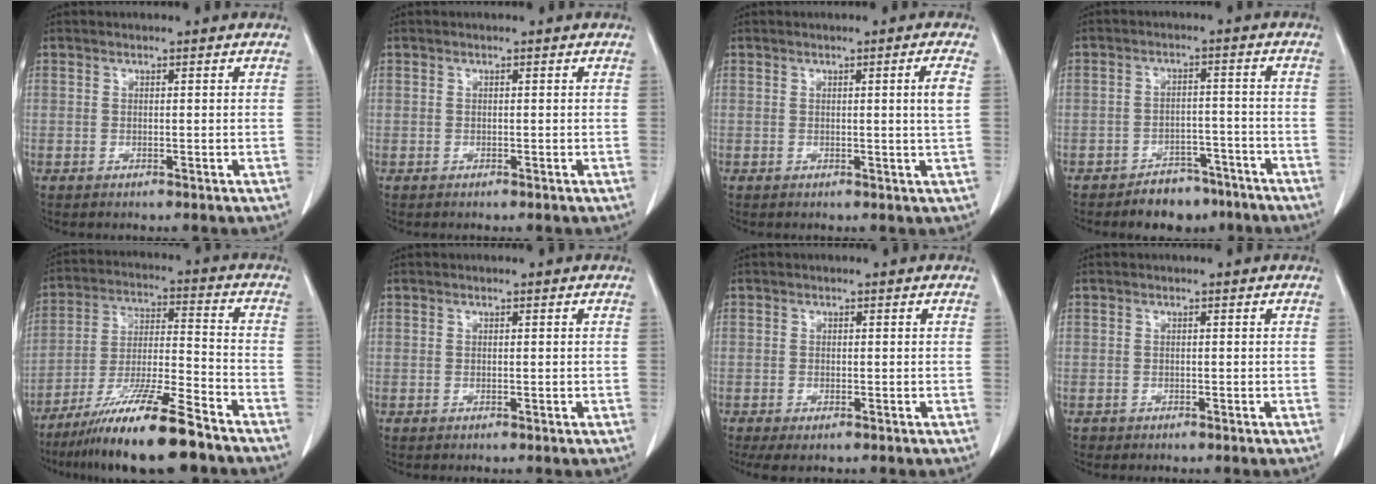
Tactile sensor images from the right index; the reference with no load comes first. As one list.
[{"total": 0.0}, {"total": 2.4, "force": [0.4, -0.8, 2.3], "torque": [-0.035, -0.005, 0.008]}, {"total": 6.5, "force": [-5.1, 3.6, 1.7], "torque": [-0.010, 0.012, -0.075]}, {"total": 15.8, "force": [-11.6, 0.8, 10.7], "torque": [-0.211, -0.031, -0.209]}, {"total": 0.0}, {"total": 2.6, "force": [-1.7, 0.8, 1.8], "torque": [-0.032, -0.008, -0.024]}, {"total": 0.6, "force": [-0.4, 0.5, -0.1], "torque": [-0.004, 0.004, -0.011]}]